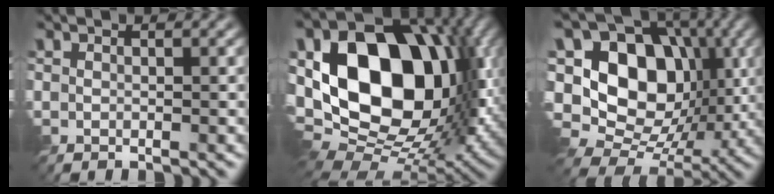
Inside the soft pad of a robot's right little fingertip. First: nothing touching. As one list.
[{"total": 17.5, "force": [2.2, 12.0, 12.5], "torque": [-0.247, -0.010, 0.041]}, {"total": 14.2, "force": [2.2, 10.8, 9.0], "torque": [-0.160, 0.018, 0.028]}]